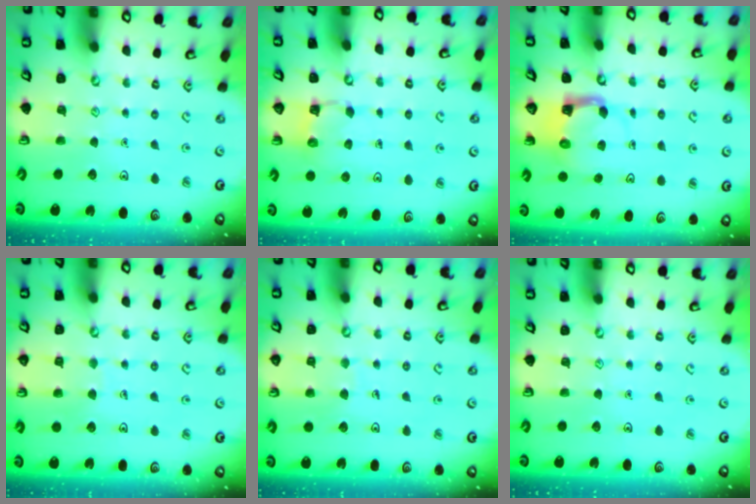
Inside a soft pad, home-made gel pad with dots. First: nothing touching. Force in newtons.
{"total": 2.1, "press": 2.0, "slide": 0.5}
{"total": 3.9, "press": 3.8, "slide": 0.7}
{"total": 3.5, "press": 3.5, "slide": 0.3}
{"total": 3.9, "press": 3.9, "slide": 0.2}
{"total": 0.0}